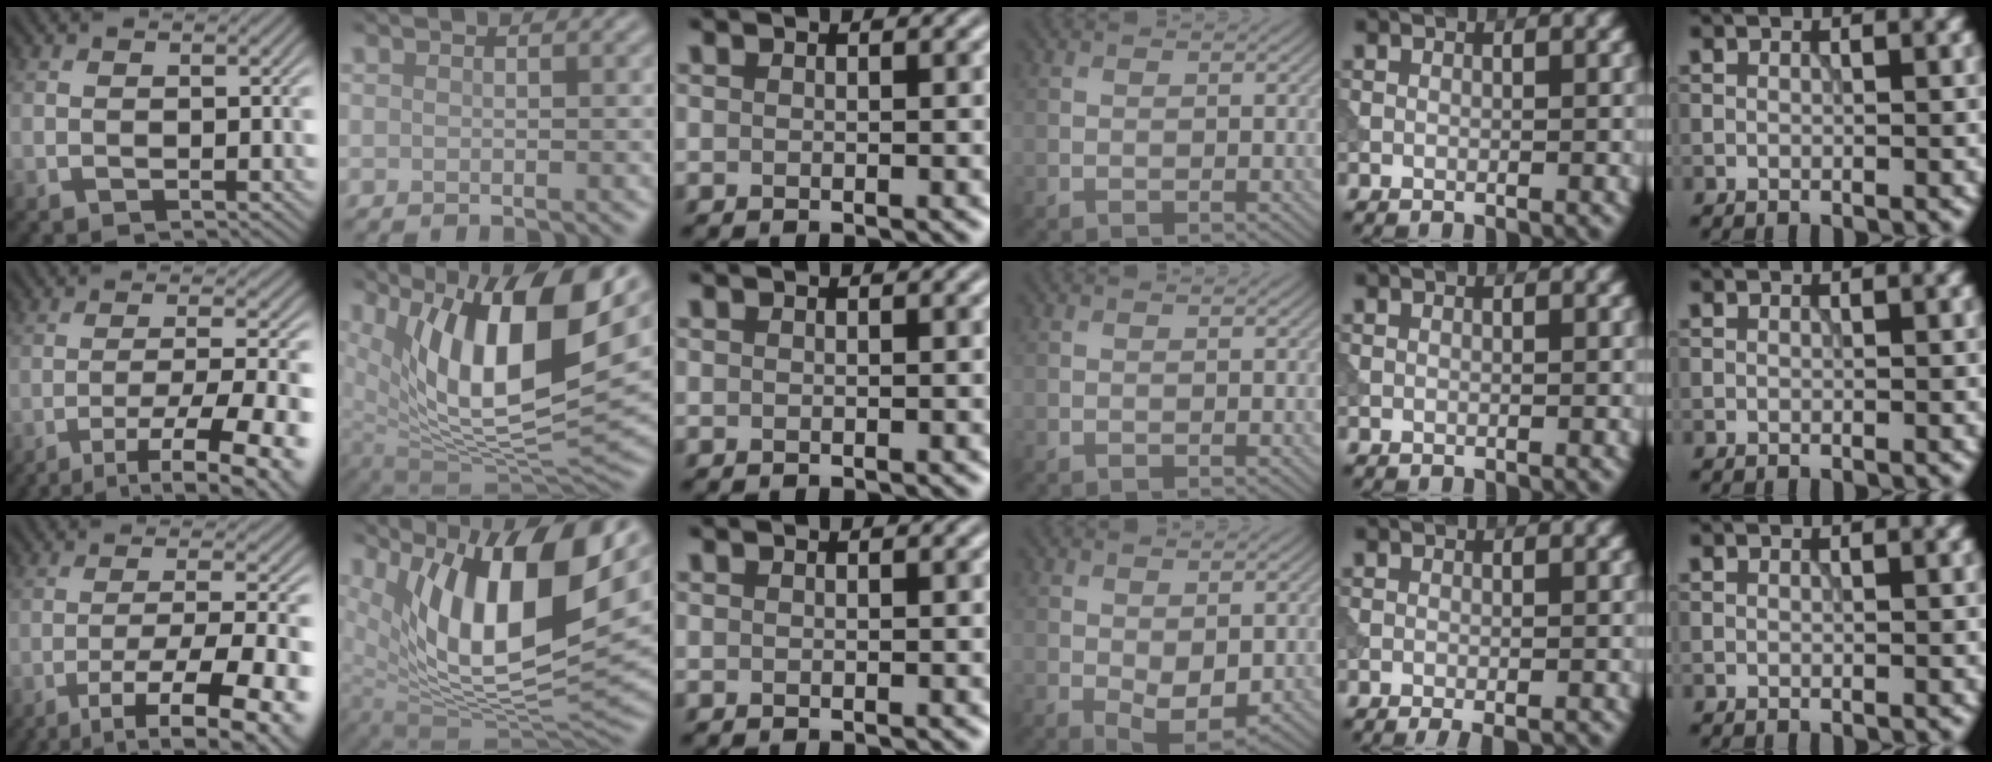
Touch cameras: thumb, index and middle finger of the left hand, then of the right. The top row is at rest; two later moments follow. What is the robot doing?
{"motion": "extract", "object": "tissue"}